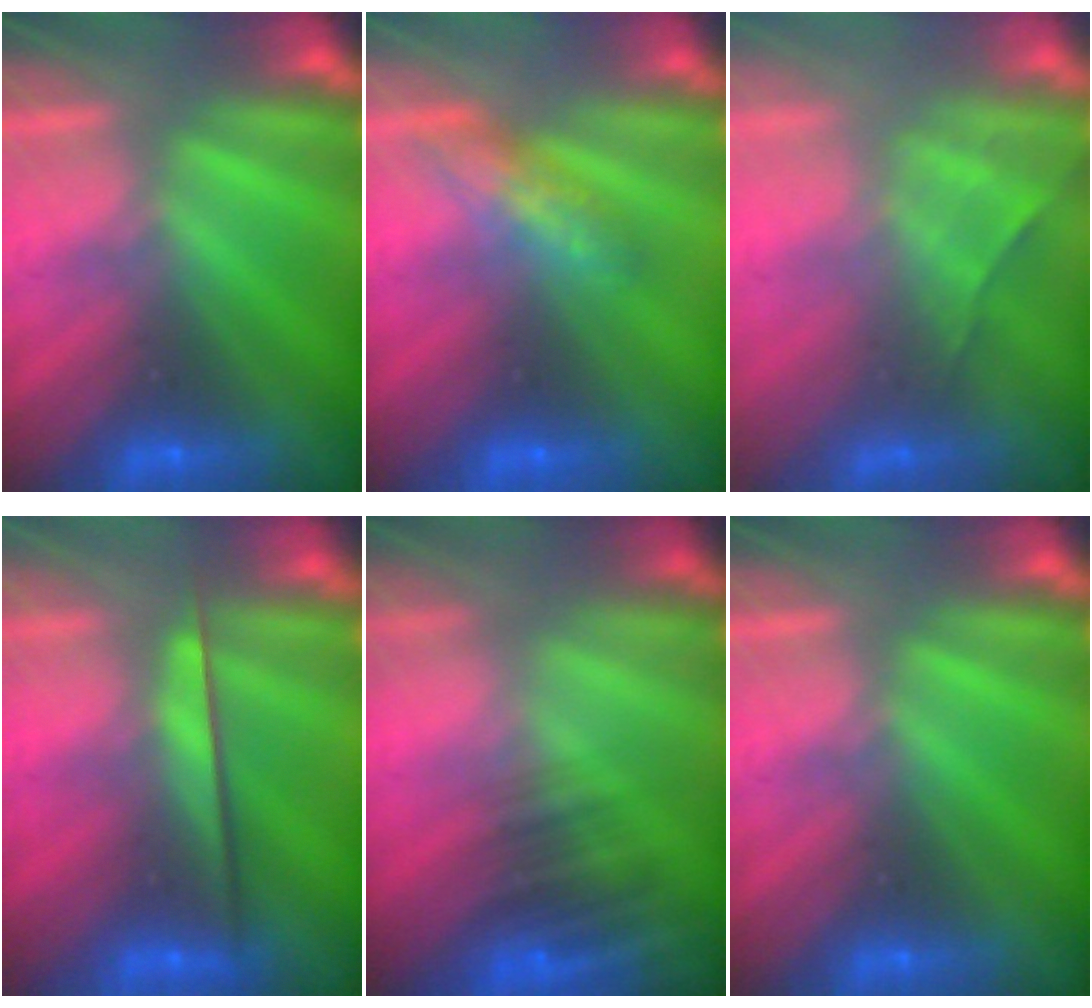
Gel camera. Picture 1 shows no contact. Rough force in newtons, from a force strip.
{"total": 2.4}
{"total": 2.3}
{"total": 2.4}
{"total": 4.5}
{"total": 0.0}